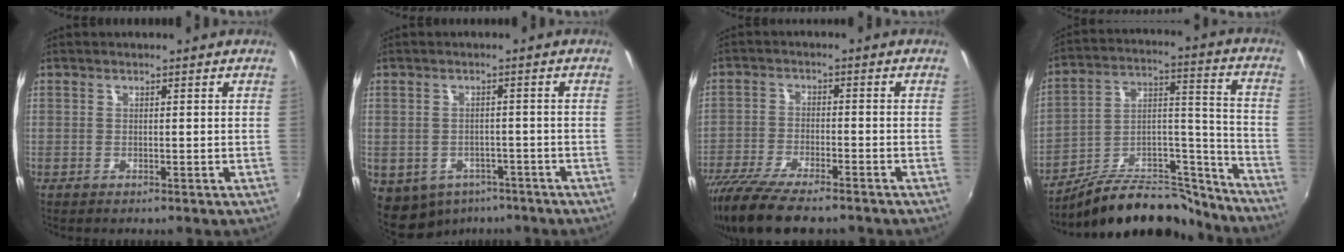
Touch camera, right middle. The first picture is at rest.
{"total": 9.0, "force": [-5.7, 6.3, 2.9], "torque": [-0.080, -0.017, -0.070]}
{"total": 14.1, "force": [-11.3, 3.4, 7.6], "torque": [-0.170, -0.043, -0.200]}
{"total": 20.2, "force": [-17.1, 6.7, 8.4], "torque": [-0.124, 0.046, -0.257]}